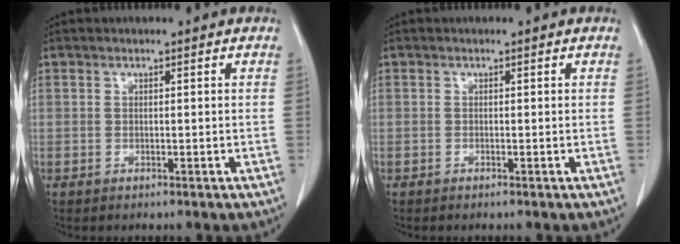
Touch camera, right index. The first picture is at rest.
{"total": 0.0}